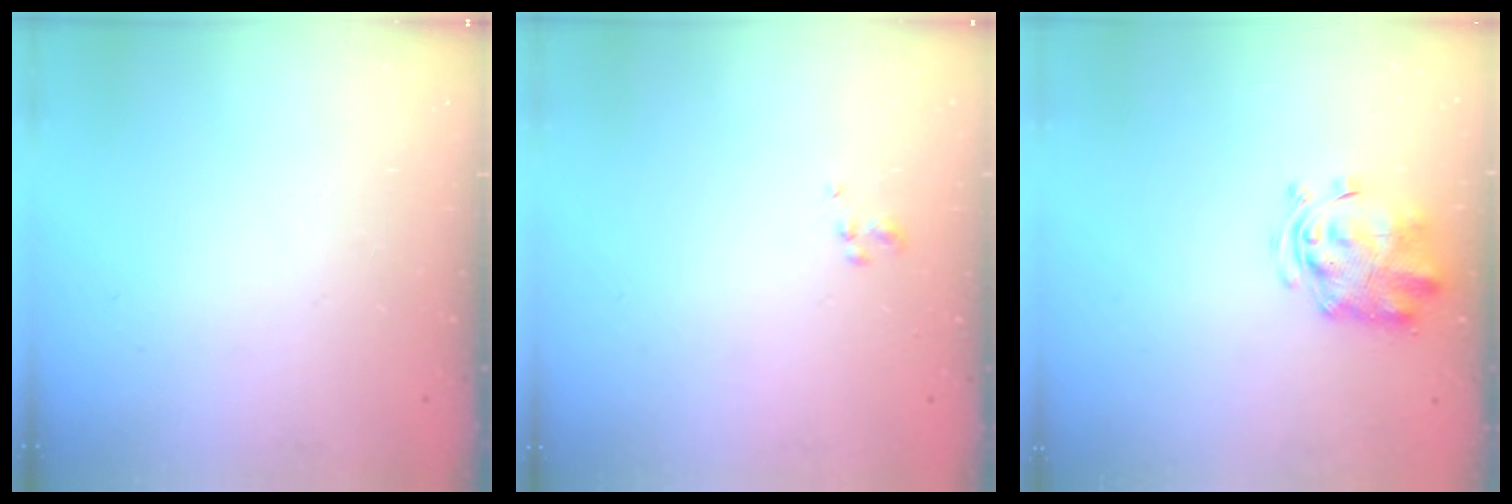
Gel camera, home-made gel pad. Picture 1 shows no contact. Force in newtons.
{"total": 1.3, "press": 1.2, "slide": 0.6}
{"total": 2.9, "press": 2.9, "slide": 0.6}